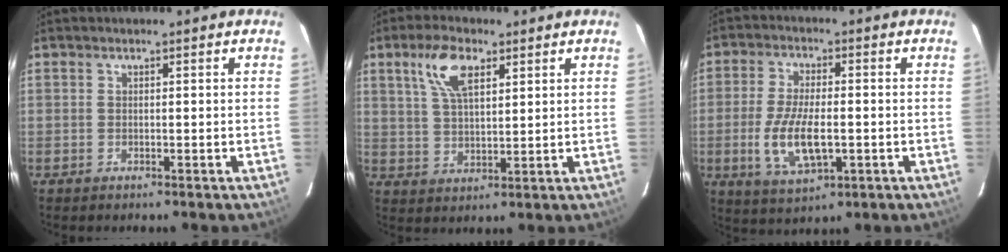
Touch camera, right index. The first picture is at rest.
{"total": 8.3, "force": [4.2, 3.7, 6.2], "torque": [-0.119, 0.016, 0.082]}
{"total": 10.5, "force": [-2.2, 4.3, 9.3], "torque": [-0.193, -0.010, -0.038]}